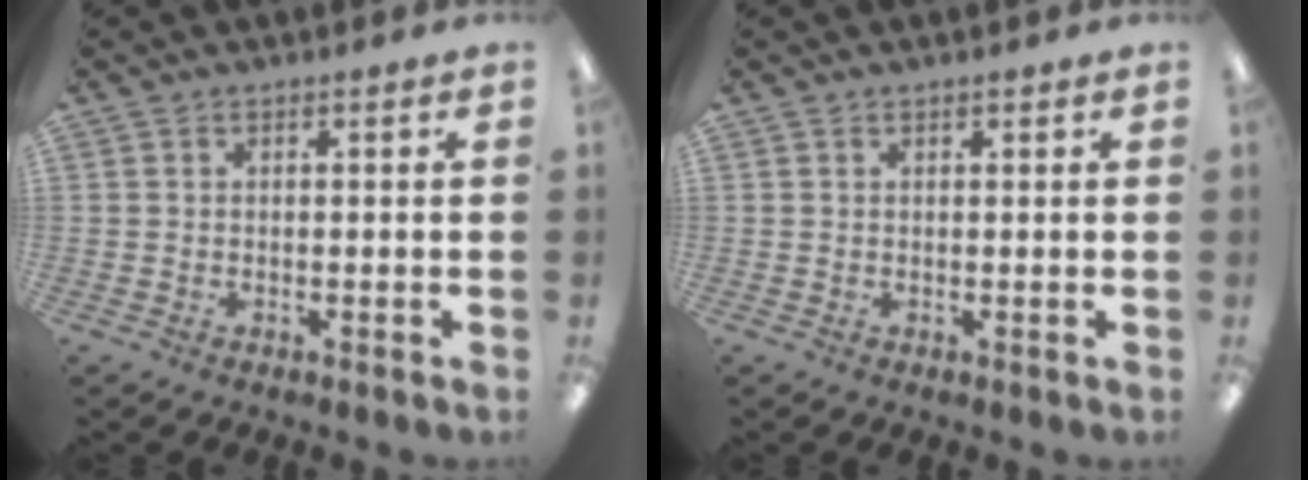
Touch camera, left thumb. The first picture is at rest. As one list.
[{"total": 0.6, "force": [0.5, 0.2, 0.2], "torque": [0.003, -0.002, 0.007]}]